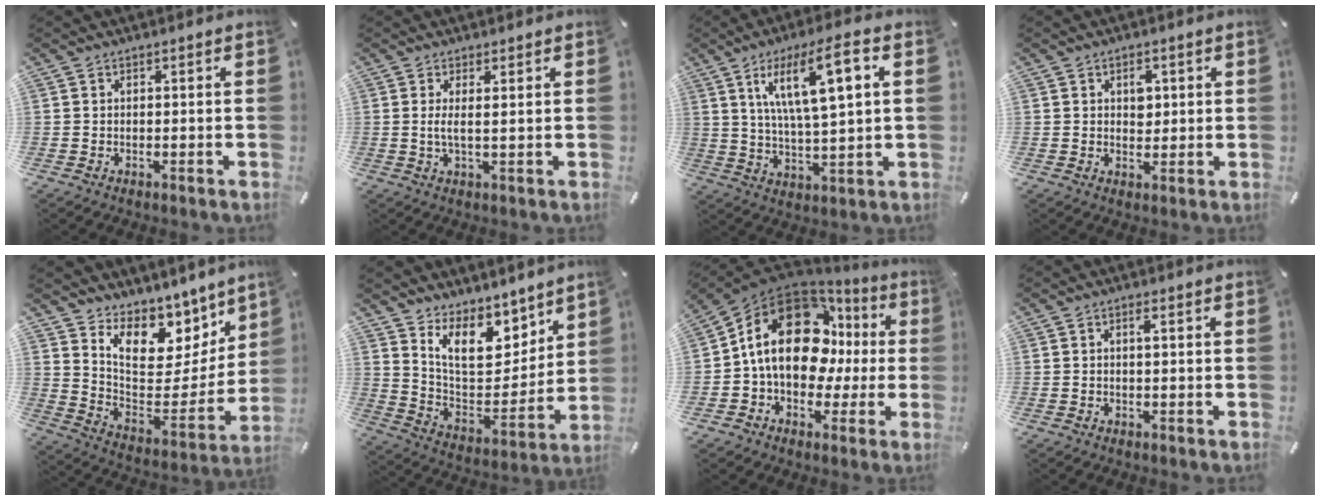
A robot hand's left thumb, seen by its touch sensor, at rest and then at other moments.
{"total": 3.2, "force": [0.7, 0.2, 3.1], "torque": [-0.061, -0.006, 0.011]}
{"total": 13.8, "force": [6.0, 3.4, 11.9], "torque": [-0.213, -0.004, 0.097]}
{"total": 3.5, "force": [0.9, 2.6, 2.2], "torque": [-0.006, -0.009, 0.006]}
{"total": 12.7, "force": [9.3, 7.8, 3.8], "torque": [-0.054, -0.096, 0.167]}
{"total": 13.2, "force": [9.2, 7.6, 5.8], "torque": [-0.104, -0.075, 0.175]}
{"total": 19.9, "force": [3.9, 13.9, 13.7], "torque": [-0.233, -0.019, 0.066]}
{"total": 1.6, "force": [0.2, 0.3, 1.5], "torque": [-0.030, 0.001, 0.002]}